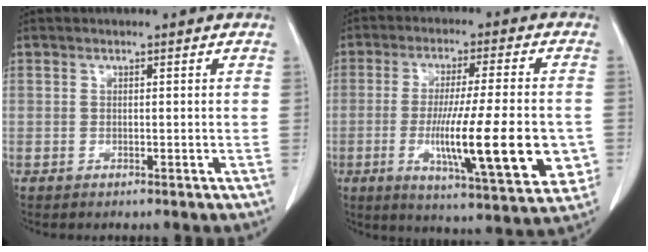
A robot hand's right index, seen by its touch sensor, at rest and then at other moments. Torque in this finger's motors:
{"motor_torque": [1.53, -0.61, 0.59, 0.13]}